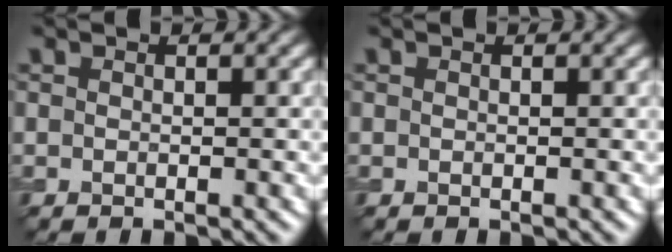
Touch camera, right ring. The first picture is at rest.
{"total": 0.0}